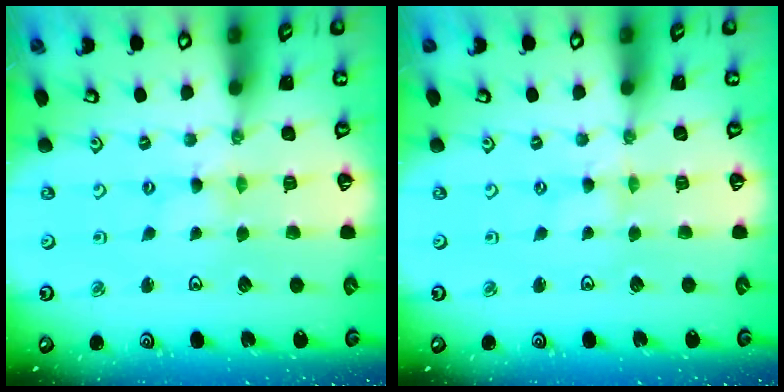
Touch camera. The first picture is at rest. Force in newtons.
{"total": 0.0}